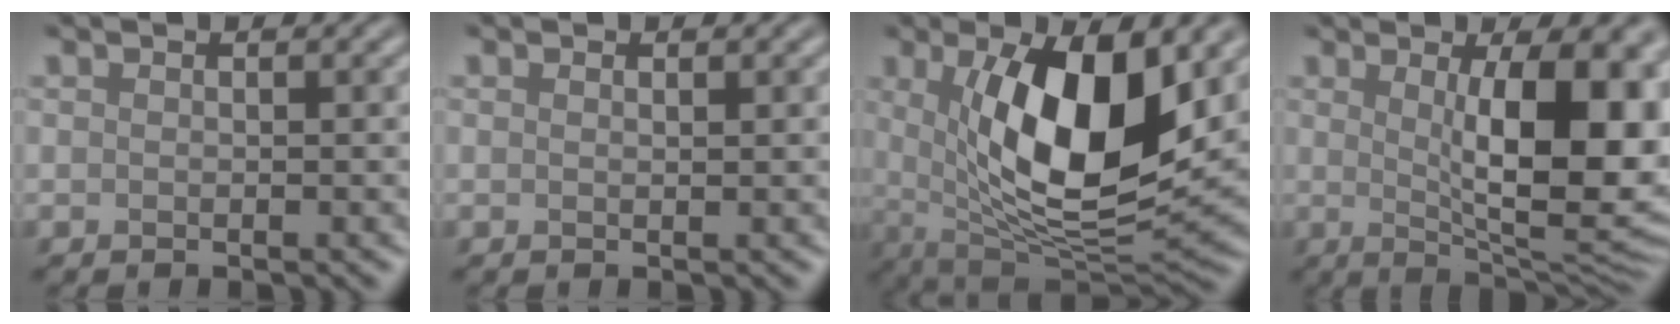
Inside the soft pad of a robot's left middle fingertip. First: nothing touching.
{"total": 0.0}
{"total": 11.6, "force": [2.3, 4.4, 10.5], "torque": [-0.175, -0.015, 0.044]}
{"total": 12.5, "force": [1.4, 4.0, 11.8], "torque": [-0.130, -0.003, 0.025]}